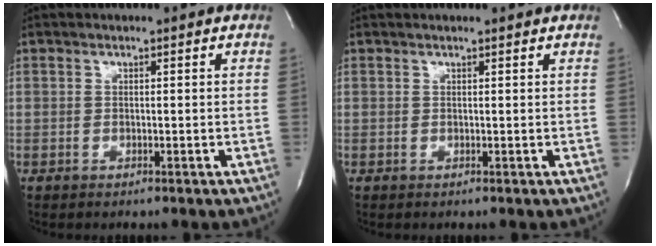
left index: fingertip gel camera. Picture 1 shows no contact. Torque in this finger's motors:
{"motor_torque": [0.28, -0.21, -0.04, -0.01]}